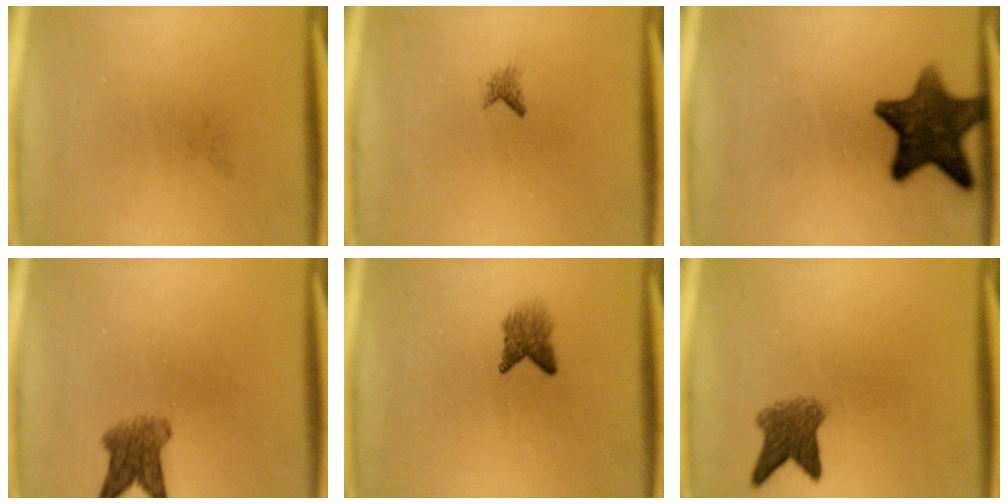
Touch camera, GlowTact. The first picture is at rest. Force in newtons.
{"total": 0.9}
{"total": 12.2}
{"total": 4.8}
{"total": 2.8}
{"total": 4.7}